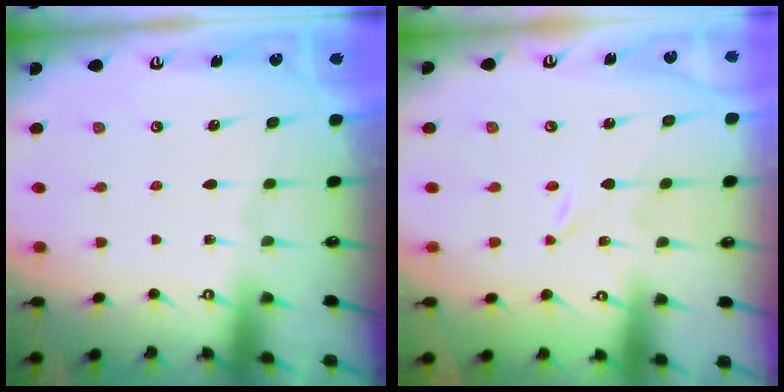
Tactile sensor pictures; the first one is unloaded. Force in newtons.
{"total": 0.0}